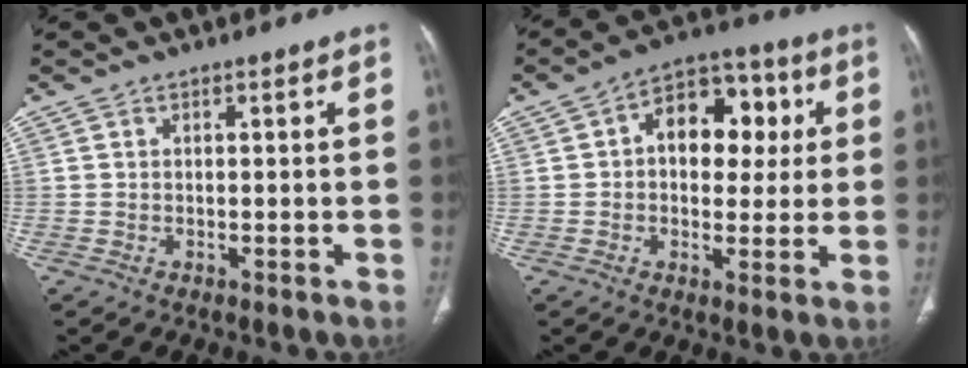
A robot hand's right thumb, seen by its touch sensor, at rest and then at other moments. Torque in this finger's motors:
{"motor_torque": [-0.65, 1.00, 0.24, 0.03, 0.07]}